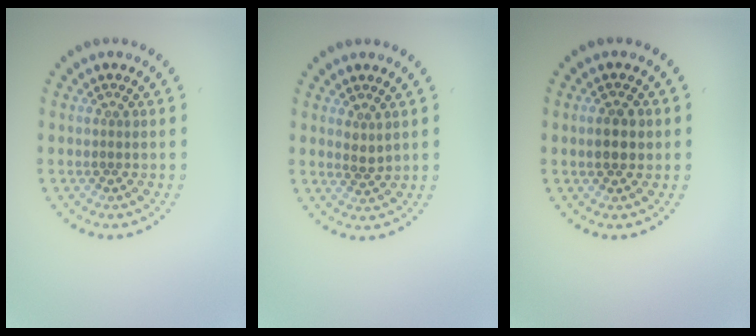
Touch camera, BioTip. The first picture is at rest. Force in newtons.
{"total": 1.0, "press": 0.9, "slide": 0.4}
{"total": 2.5, "press": 2.5, "slide": 0.2}